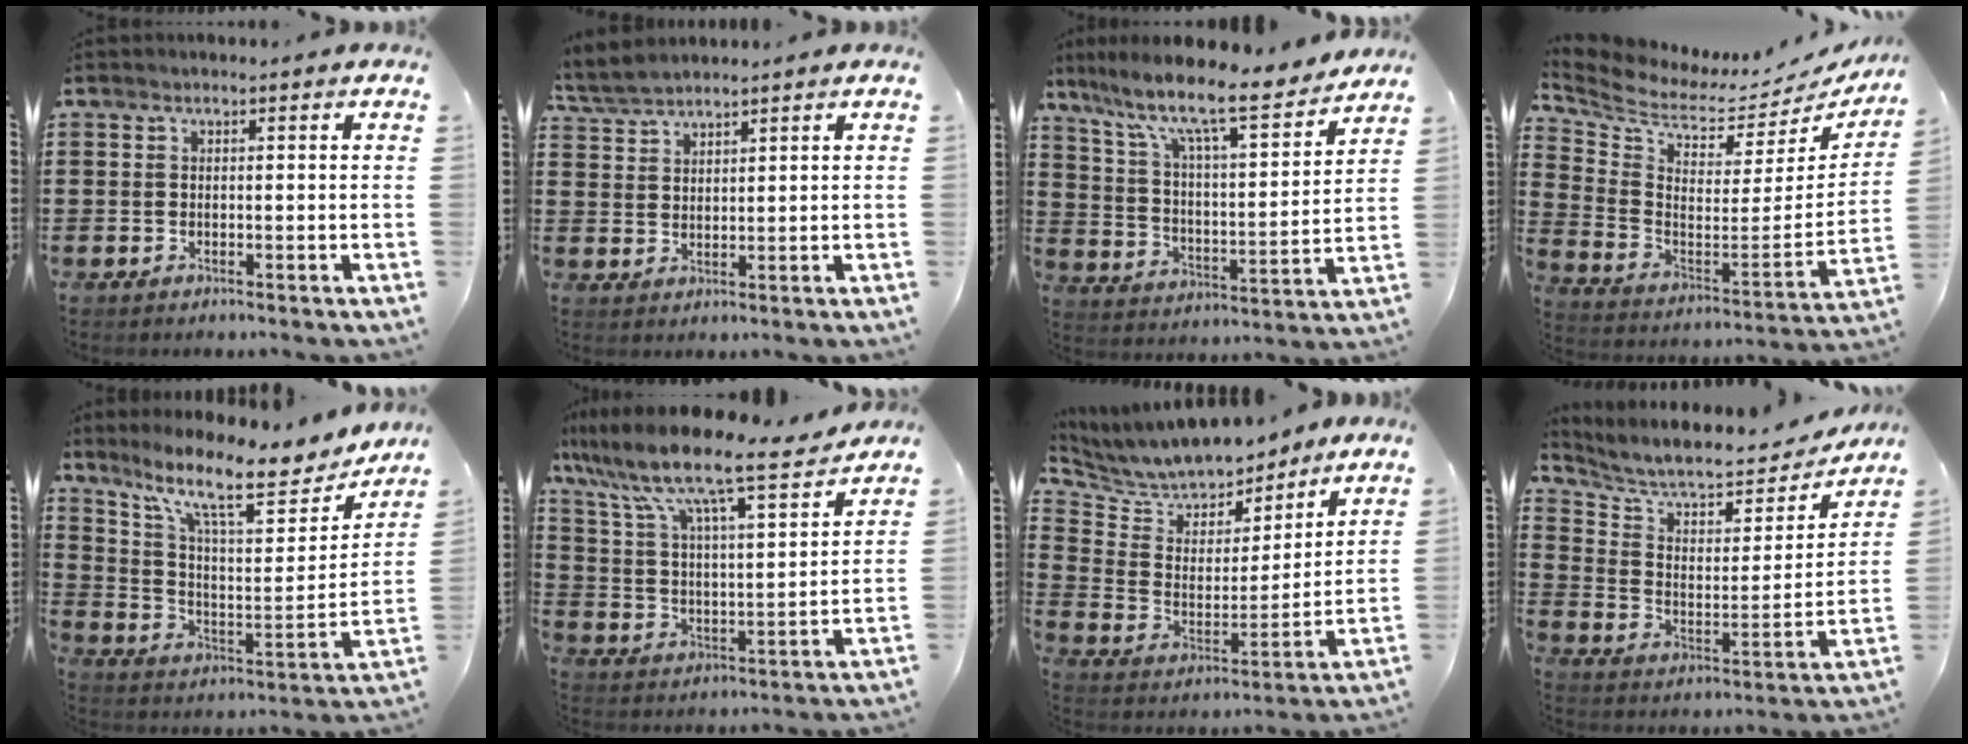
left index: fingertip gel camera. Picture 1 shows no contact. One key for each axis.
{"total": 3.0, "fx": 2.9, "fy": 0.4, "fz": 0.7, "tx": -0.025, "ty": -0.003, "tz": 0.055}
{"total": 10.5, "fx": 8.4, "fy": 1.6, "fz": 6.2, "tx": -0.145, "ty": -0.057, "tz": 0.134}
{"total": 4.3, "fx": 3.8, "fy": 1.6, "fz": 1.2, "tx": -0.052, "ty": -0.053, "tz": 0.060}
{"total": 13.1, "fx": 10.0, "fy": 2.6, "fz": 8.1, "tx": -0.167, "ty": -0.054, "tz": 0.165}
{"total": 9.4, "fx": 8.1, "fy": 0.5, "fz": 4.8, "tx": -0.127, "ty": -0.058, "tz": 0.129}
{"total": 7.8, "fx": 7.5, "fy": 1.9, "fz": 0.4, "tx": -0.056, "ty": -0.051, "tz": 0.136}
{"total": 8.5, "fx": 7.4, "fy": 2.1, "fz": 3.6, "tx": -0.097, "ty": -0.046, "tz": 0.124}